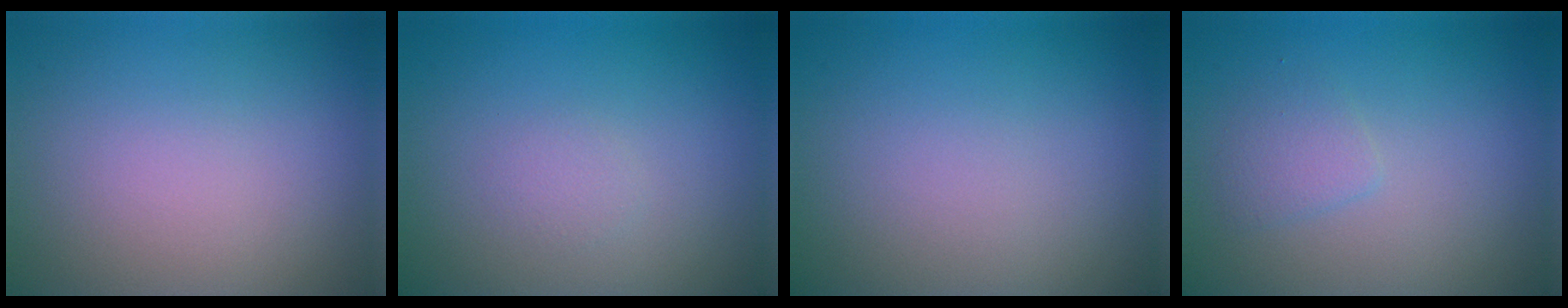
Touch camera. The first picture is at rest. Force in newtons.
{"total": 0.7, "press": 0.7, "slide": 0.0}
{"total": 0.0}
{"total": 1.4, "press": 1.4, "slide": 0.1}